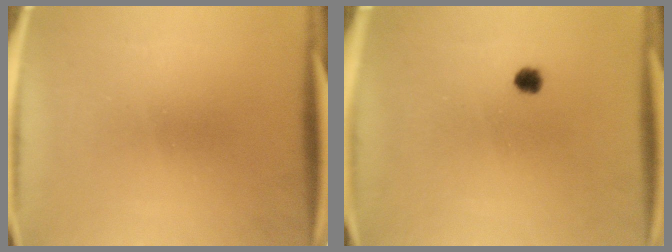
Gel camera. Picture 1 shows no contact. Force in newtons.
{"total": 1.7}